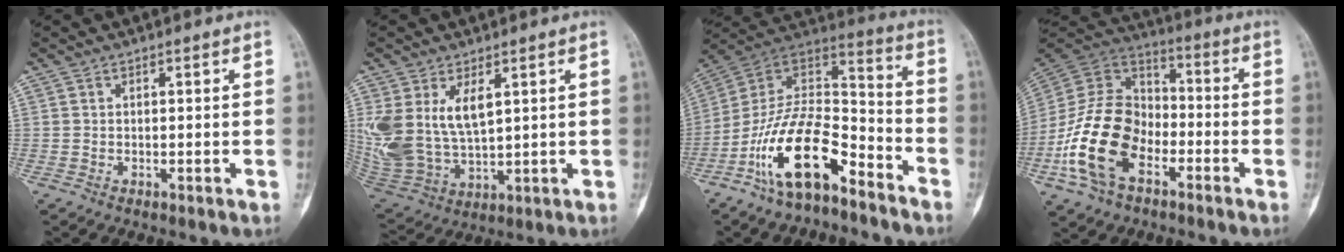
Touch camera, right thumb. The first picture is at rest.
{"total": 14.0, "force": [4.5, 7.9, 10.7], "torque": [-0.220, -0.019, 0.109]}
{"total": 18.6, "force": [-11.1, 7.9, 12.6], "torque": [-0.212, 0.095, -0.201]}
{"total": 19.1, "force": [-7.2, 12.4, 12.7], "torque": [-0.230, 0.060, -0.140]}